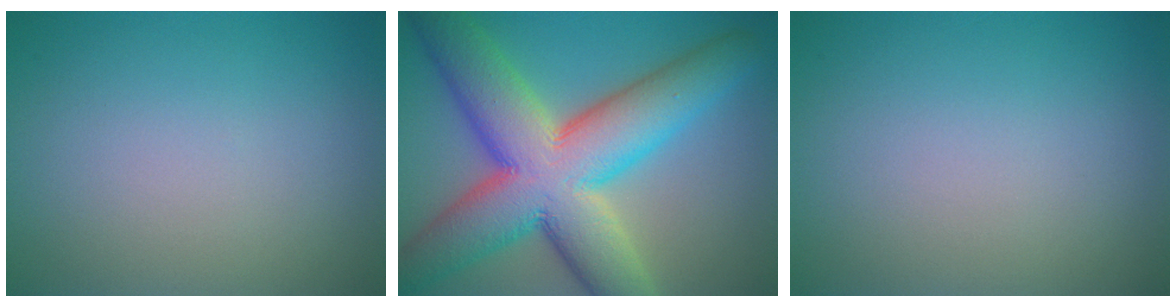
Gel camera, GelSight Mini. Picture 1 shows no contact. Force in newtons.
{"total": 14.4, "press": 14.4, "slide": 0.6}
{"total": 0.0}